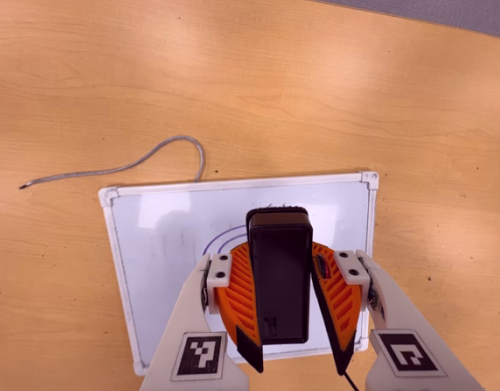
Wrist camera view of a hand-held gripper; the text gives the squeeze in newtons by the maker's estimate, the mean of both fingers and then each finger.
{"total": 9.0, "left": 8.3, "right": 9.6}